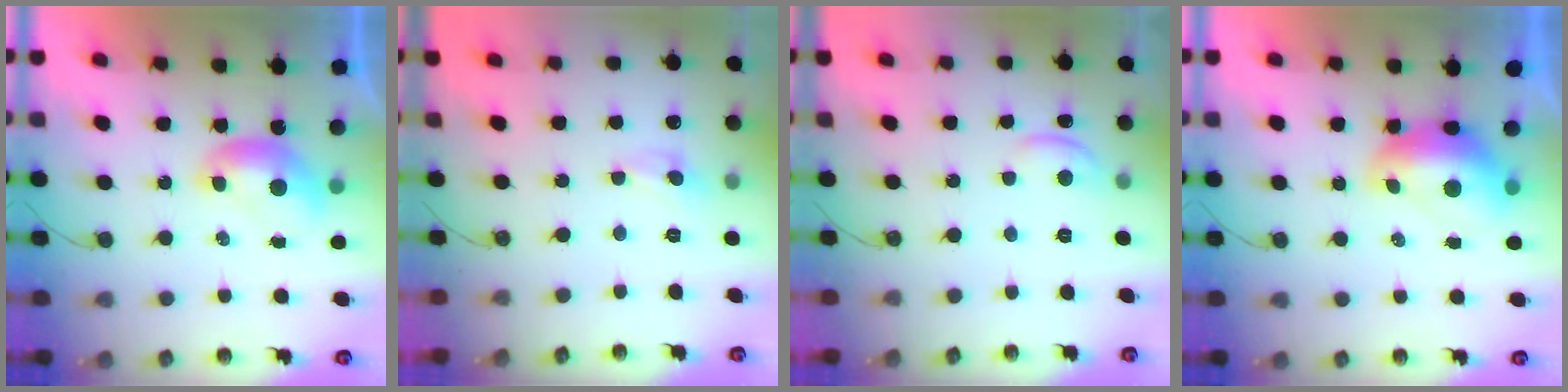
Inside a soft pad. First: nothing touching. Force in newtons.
{"total": 0.6, "press": 0.5, "slide": 0.4}
{"total": 1.0, "press": 0.9, "slide": 0.4}
{"total": 2.7, "press": 2.6, "slide": 0.7}